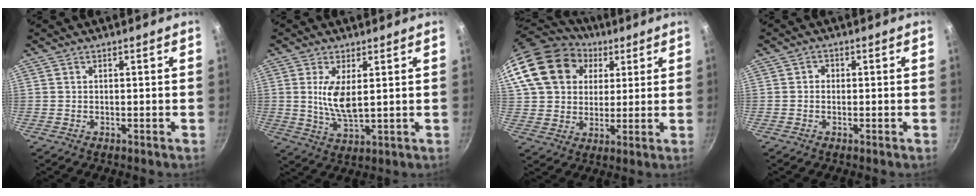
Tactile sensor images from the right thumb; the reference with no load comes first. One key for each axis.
{"total": 7.1, "fx": 1.5, "fy": 2.7, "fz": 6.4, "tx": -0.122, "ty": -0.019, "tz": 0.034}
{"total": 20.7, "fx": 7.2, "fy": 15.9, "fz": 11.1, "tx": -0.195, "ty": 0.015, "tz": 0.126}
{"total": 1.2, "fx": -0.1, "fy": 1.1, "fz": 0.5, "tx": -0.005, "ty": 0.004, "tz": -0.005}